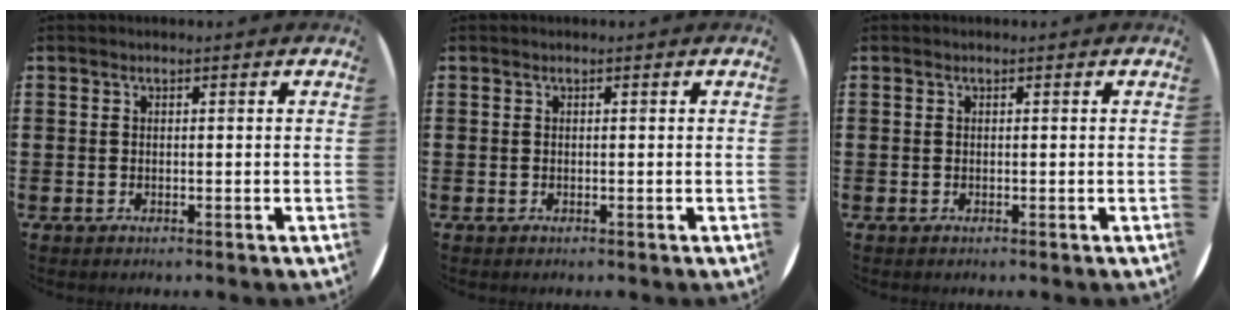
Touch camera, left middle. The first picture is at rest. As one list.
[{"total": 0.0}, {"total": 0.0}]